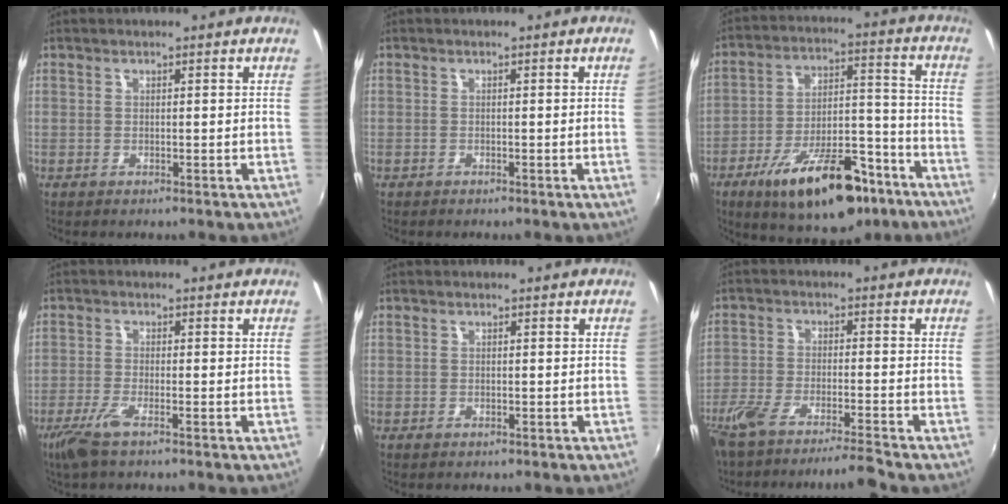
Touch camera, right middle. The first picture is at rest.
{"total": 1.1, "force": [-0.1, -0.7, 0.9], "torque": [-0.006, -0.007, -0.001]}
{"total": 20.9, "force": [-13.1, 8.1, 14.1], "torque": [-0.230, -0.002, -0.192]}
{"total": 4.9, "force": [-3.2, 0.6, 3.7], "torque": [-0.091, -0.013, -0.063]}
{"total": 0.0}
{"total": 9.2, "force": [-8.0, -0.2, 4.4], "torque": [-0.102, -0.017, -0.143]}